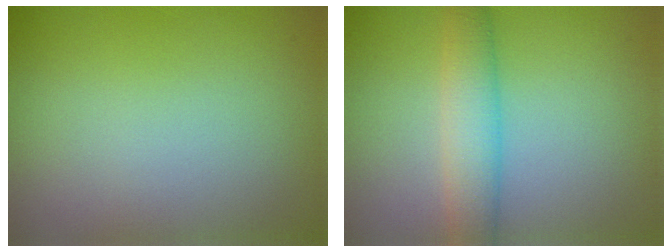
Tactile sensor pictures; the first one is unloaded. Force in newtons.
{"total": 3.6, "press": 3.6, "slide": 0.1}